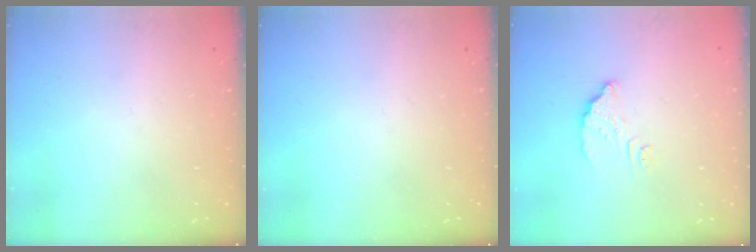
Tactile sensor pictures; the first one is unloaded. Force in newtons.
{"total": 0.0}
{"total": 3.9, "press": 3.9, "slide": 0.3}